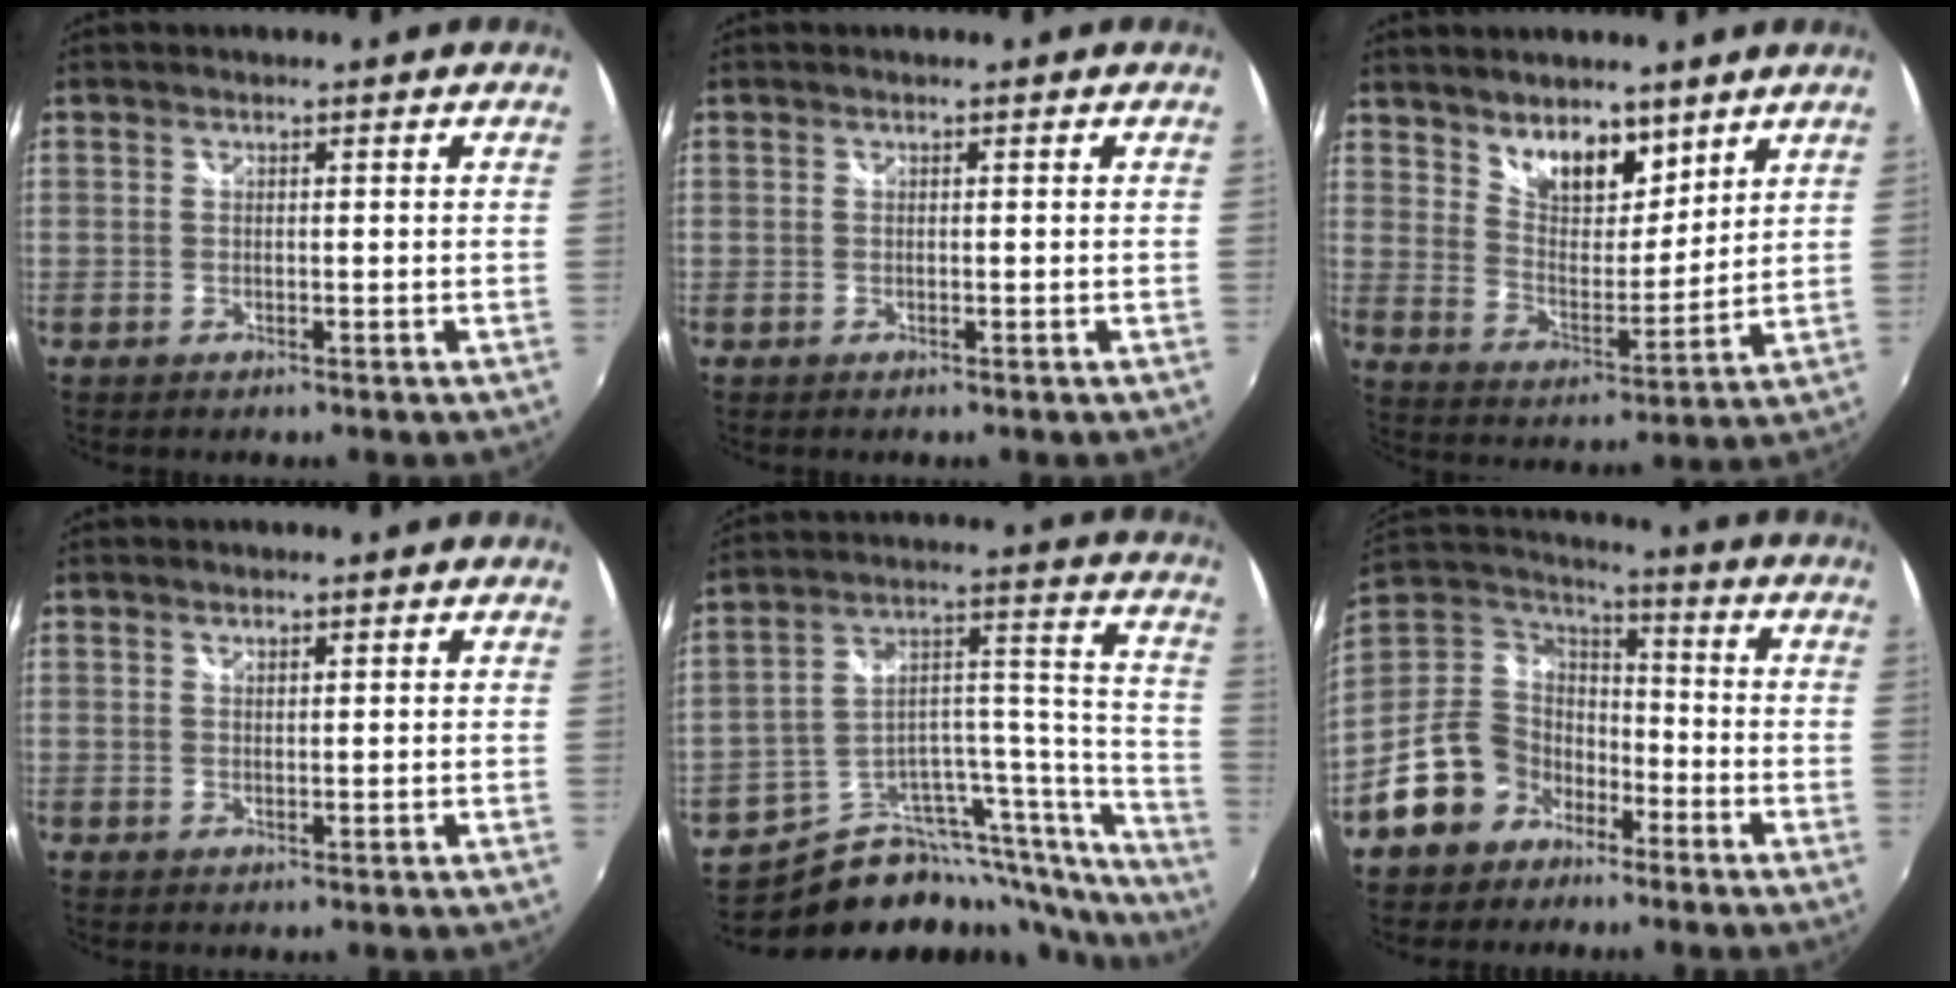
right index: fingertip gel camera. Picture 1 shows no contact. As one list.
[{"total": 0.0}, {"total": 10.4, "force": [7.6, 5.0, 5.1], "torque": [-0.072, 0.001, 0.136]}, {"total": 0.9, "force": [0.7, 0.4, 0.5], "torque": [-0.005, 0.001, 0.011]}, {"total": 23.8, "force": [-18.8, 9.4, 11.1], "torque": [-0.119, 0.060, -0.279]}, {"total": 14.9, "force": [-8.8, 11.0, 4.8], "torque": [-0.125, 0.034, -0.150]}]